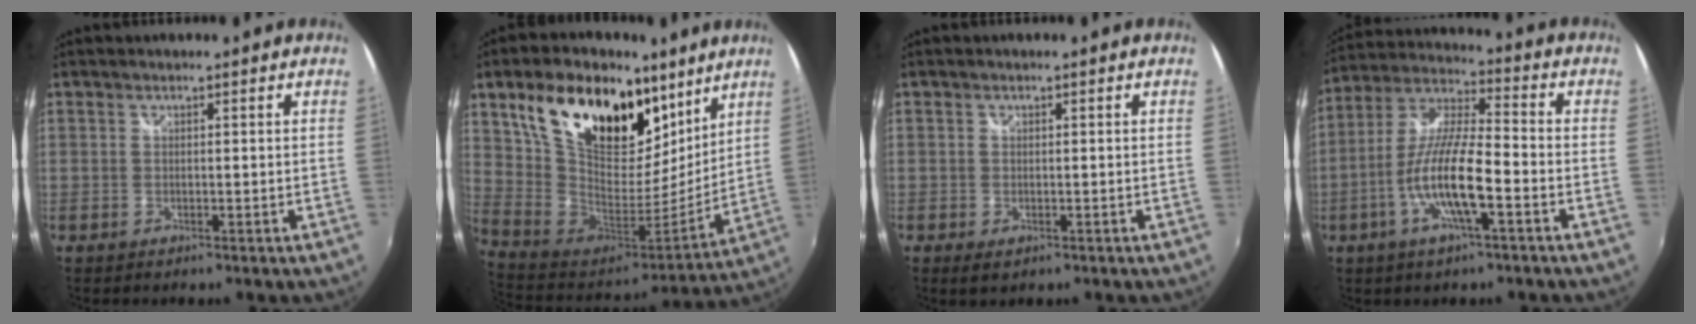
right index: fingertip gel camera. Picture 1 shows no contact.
{"total": 27.9, "force": [14.5, 15.4, 18.2], "torque": [-0.361, 0.040, 0.262]}
{"total": 1.6, "force": [-0.6, 1.2, 0.9], "torque": [-0.017, -0.006, -0.010]}
{"total": 12.7, "force": [-4.7, 2.4, 11.6], "torque": [-0.234, -0.005, -0.091]}